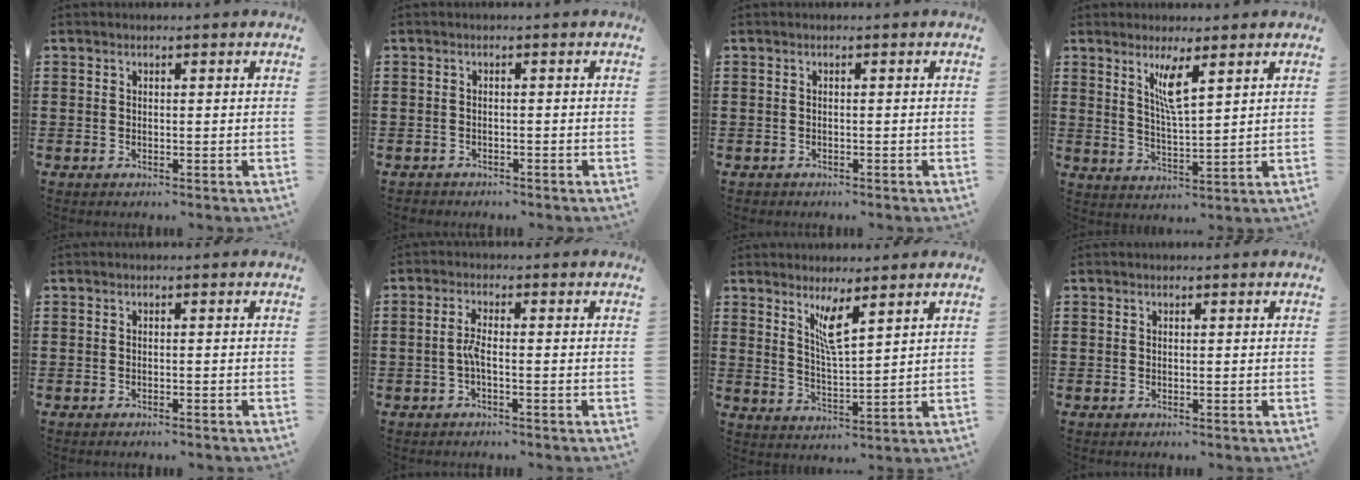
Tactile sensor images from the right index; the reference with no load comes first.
{"total": 1.1, "force": [-1.0, 0.3, -0.2], "torque": [0.000, 0.003, -0.025]}
{"total": 0.6, "force": [-0.6, 0.1, -0.1], "torque": [-0.001, 0.001, -0.014]}
{"total": 5.0, "force": [2.7, 0.7, 4.1], "torque": [-0.080, -0.001, 0.044]}
{"total": 0.6, "force": [-0.5, -0.1, 0.1], "torque": [-0.003, -0.002, -0.011]}
{"total": 2.8, "force": [-0.9, 0.4, 2.6], "torque": [-0.064, -0.004, -0.023]}
{"total": 4.8, "force": [3.0, 0.6, 3.7], "torque": [-0.074, -0.003, 0.051]}
{"total": 0.0}